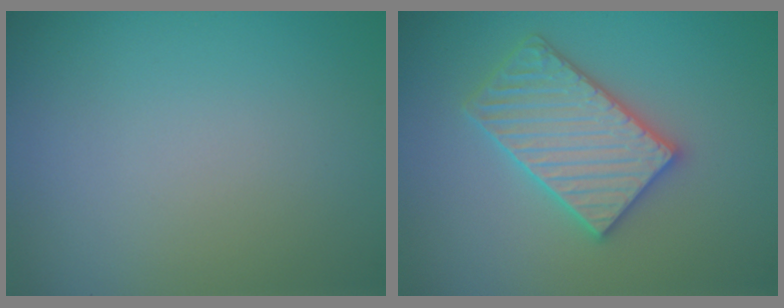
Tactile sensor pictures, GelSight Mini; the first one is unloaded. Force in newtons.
{"total": 4.1, "press": 4.0, "slide": 0.7}